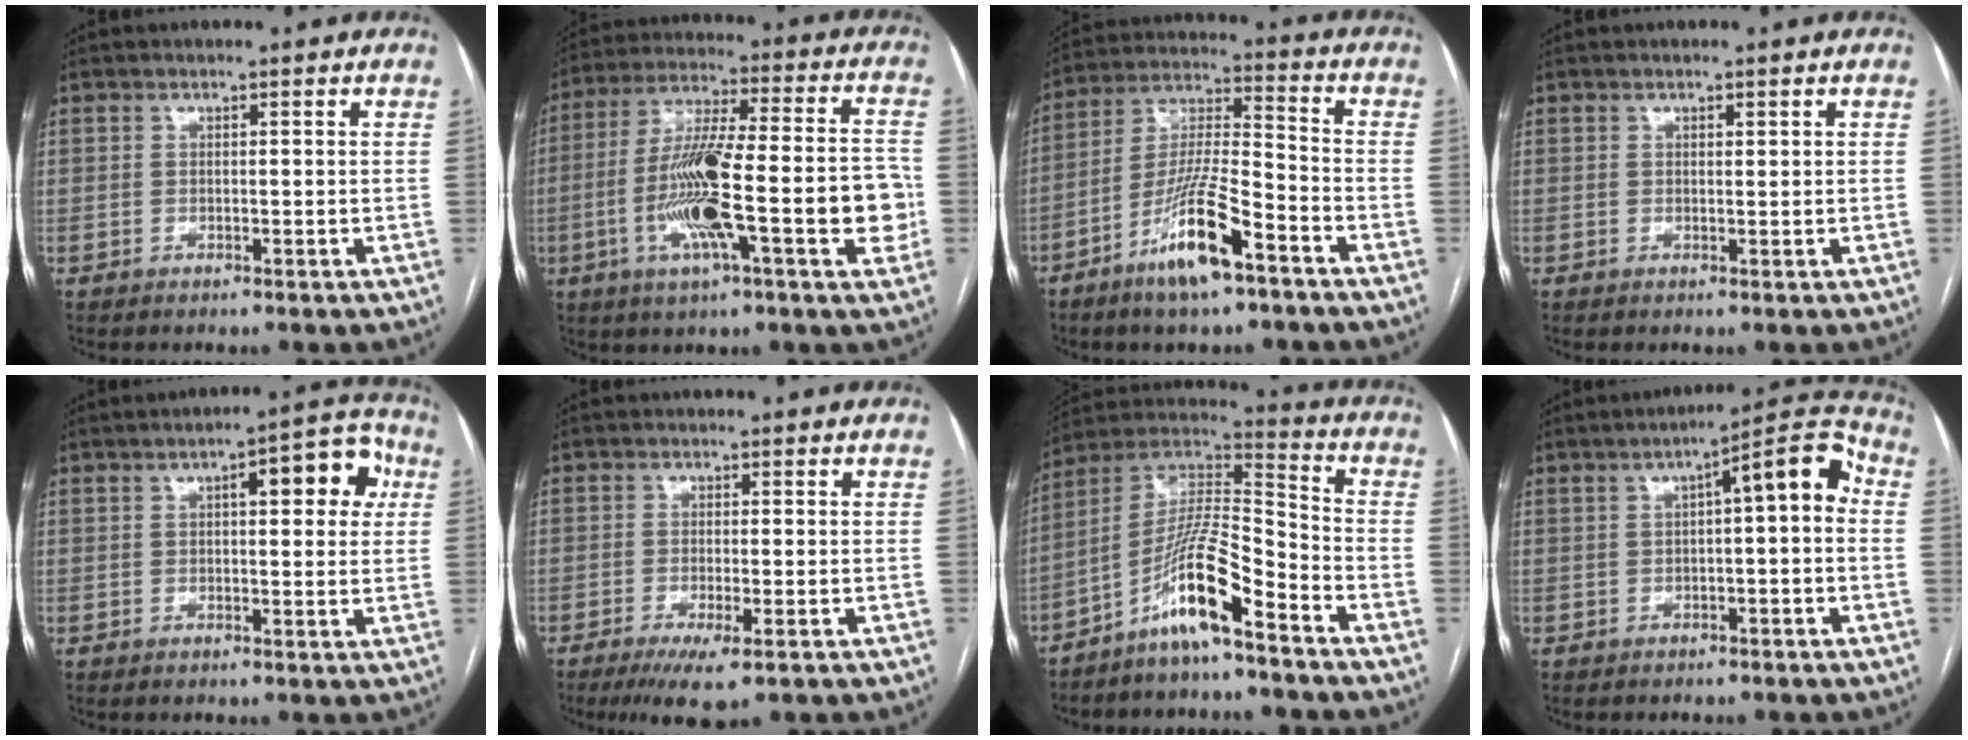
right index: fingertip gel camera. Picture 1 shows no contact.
{"total": 20.1, "force": [-4.5, 3.2, 19.3], "torque": [-0.303, 0.016, -0.067]}
{"total": 13.3, "force": [-7.5, 1.8, 10.8], "torque": [-0.214, -0.014, -0.138]}
{"total": 0.6, "force": [0.4, 0.2, 0.4], "torque": [-0.006, -0.002, 0.005]}
{"total": 8.8, "force": [2.6, 2.7, 7.9], "torque": [-0.097, 0.028, 0.026]}
{"total": 5.8, "force": [-3.3, 0.9, 4.6], "torque": [-0.080, -0.015, -0.052]}
{"total": 12.7, "force": [-7.9, 1.2, 9.8], "torque": [-0.193, 0.011, -0.151]}
{"total": 8.6, "force": [0.9, 1.7, 8.4], "torque": [-0.113, 0.037, 0.007]}